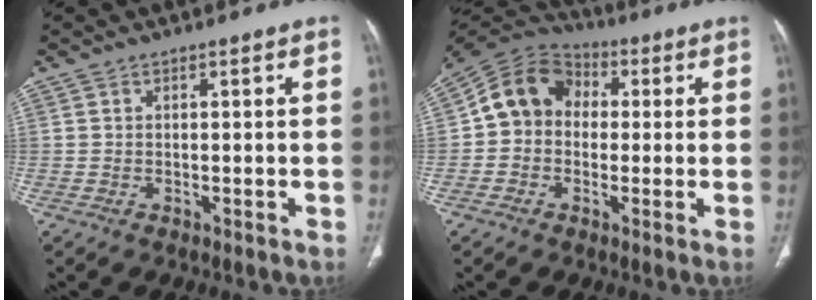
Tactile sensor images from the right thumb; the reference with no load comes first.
{"total": 11.1, "force": [0.5, 9.4, 5.8], "torque": [-0.088, 0.033, -0.009]}